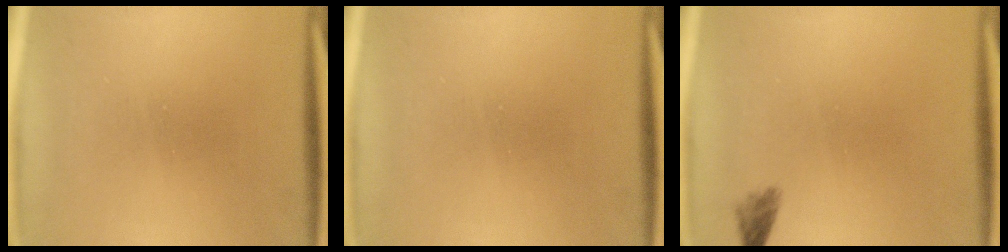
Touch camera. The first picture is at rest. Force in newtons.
{"total": 0.0}
{"total": 1.6}